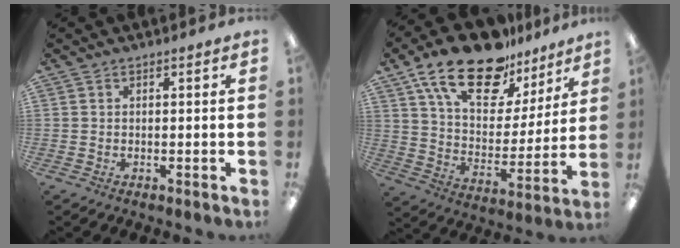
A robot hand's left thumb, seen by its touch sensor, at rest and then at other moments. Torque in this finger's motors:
{"motor_torque": [0.41, 0.47, 1.60, -1.17, 0.26]}